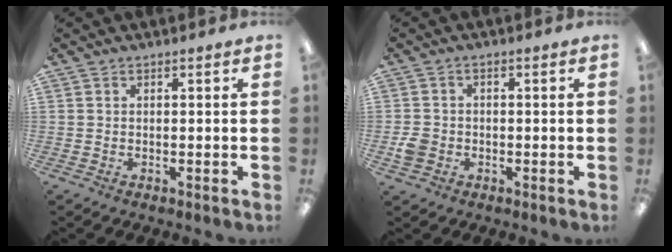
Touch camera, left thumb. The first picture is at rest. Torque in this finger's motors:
{"motor_torque": [-0.07, 0.09, -0.14, 0.06, 0.00]}